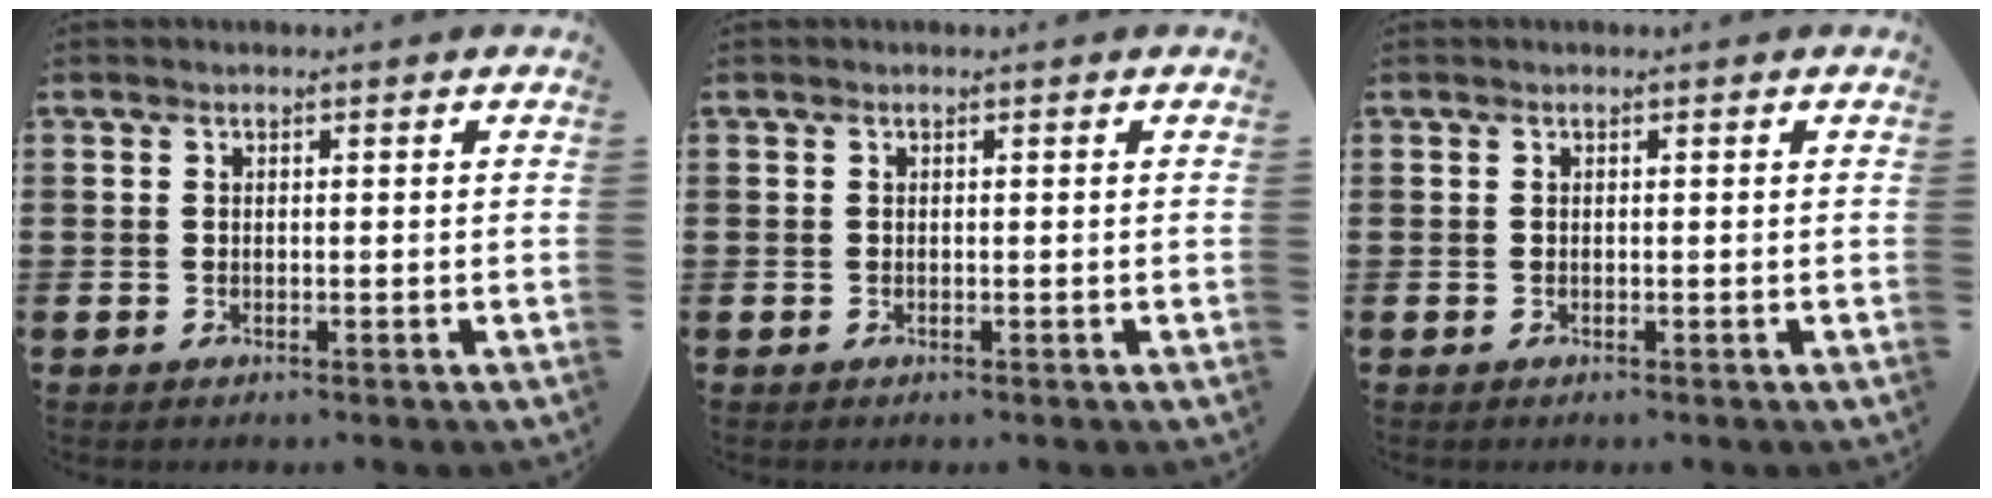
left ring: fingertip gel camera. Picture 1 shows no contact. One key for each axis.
{"total": 0.0}
{"total": 0.0}